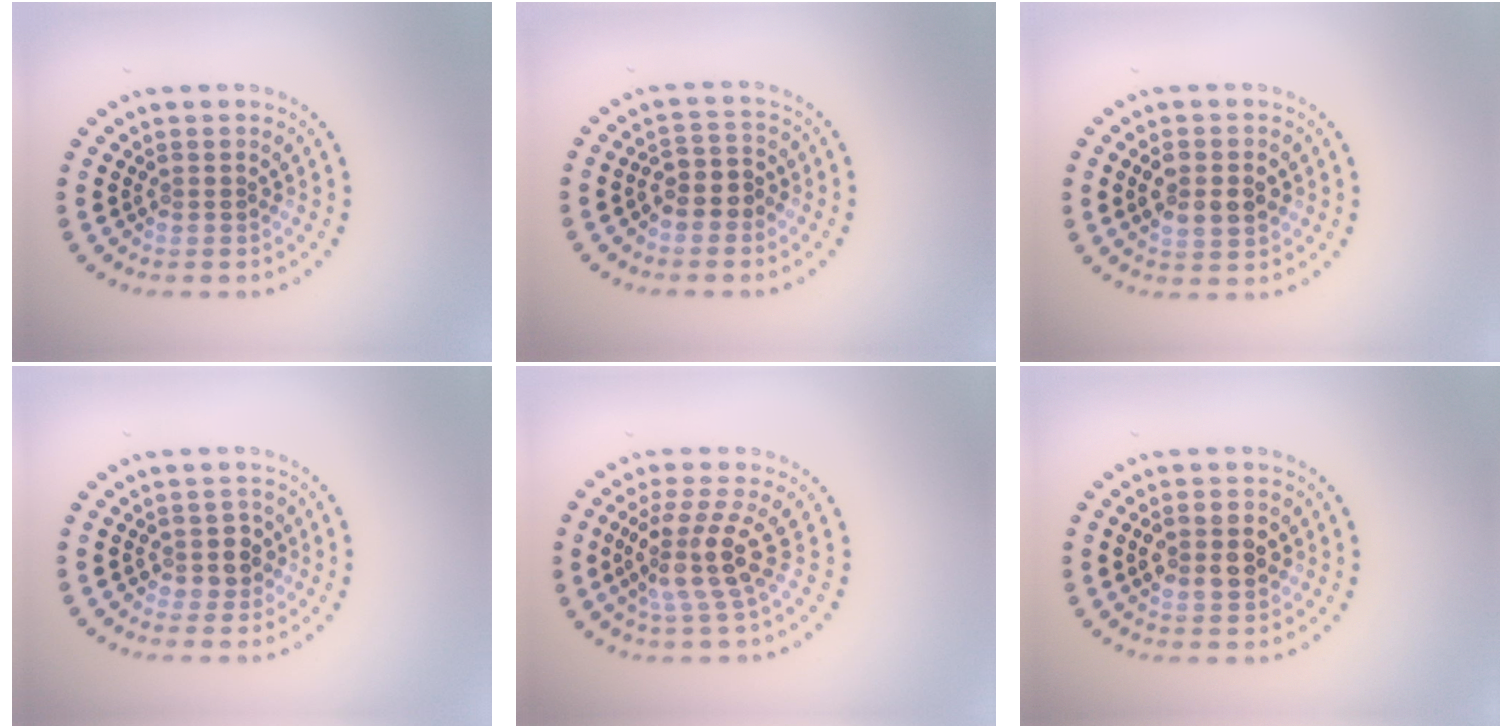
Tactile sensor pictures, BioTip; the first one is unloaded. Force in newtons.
{"total": 2.4, "press": 2.3, "slide": 0.9}
{"total": 3.6, "press": 3.6, "slide": 0.2}
{"total": 2.0, "press": 1.8, "slide": 0.7}
{"total": 4.1, "press": 3.1, "slide": 2.7}
{"total": 3.7, "press": 3.7, "slide": 0.2}